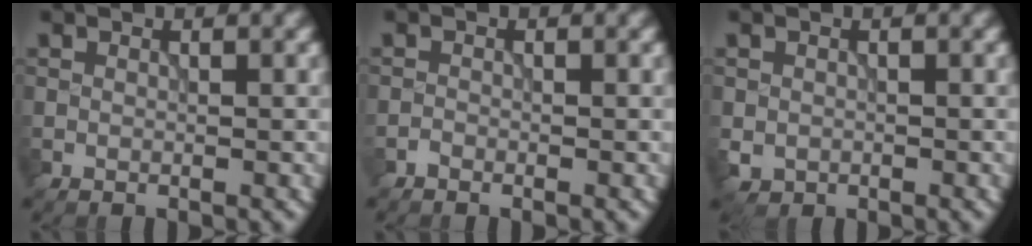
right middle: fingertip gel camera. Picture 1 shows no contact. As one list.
[{"total": 0.5, "force": [-0.5, 0.1, 0.1], "torque": [0.001, -0.001, -0.013]}, {"total": 1.4, "force": [-0.4, 1.3, 0.4], "torque": [-0.003, -0.006, -0.011]}]